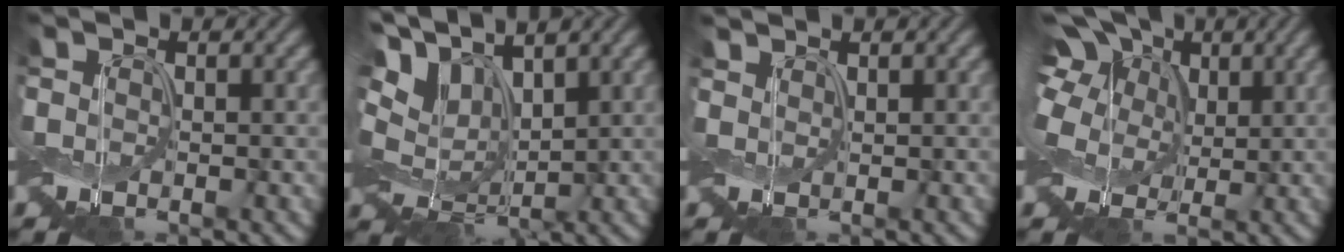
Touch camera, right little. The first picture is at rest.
{"total": 8.1, "force": [3.6, 4.3, 5.9], "torque": [-0.127, 0.015, 0.064]}
{"total": 0.7, "force": [0.6, -0.2, -0.2], "torque": [0.001, 0.002, 0.013]}
{"total": 8.6, "force": [3.1, 6.0, 5.4], "torque": [-0.122, 0.030, 0.033]}